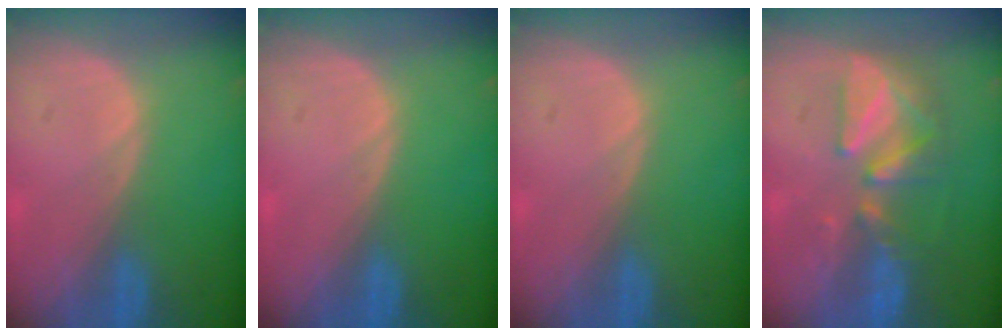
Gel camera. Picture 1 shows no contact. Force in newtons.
{"total": 0.0}
{"total": 0.0}
{"total": 7.7, "press": 7.3, "slide": 2.5}